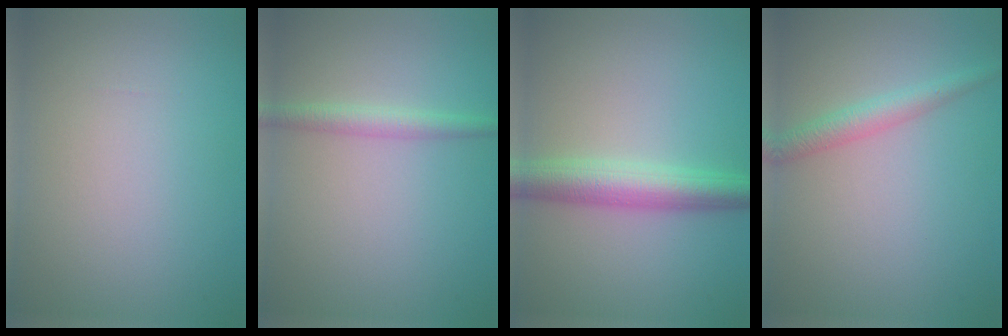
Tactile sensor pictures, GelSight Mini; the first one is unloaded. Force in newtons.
{"total": 1.9, "press": 1.9, "slide": 0.0}
{"total": 4.5, "press": 4.5, "slide": 0.1}
{"total": 2.2, "press": 2.2, "slide": 0.2}